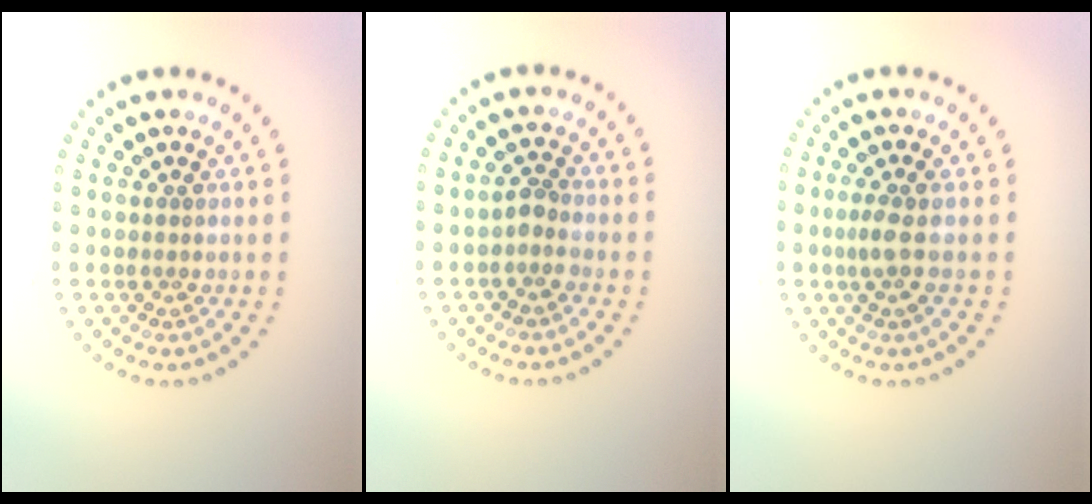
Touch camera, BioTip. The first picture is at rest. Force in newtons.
{"total": 1.3, "press": 1.1, "slide": 0.7}
{"total": 1.9, "press": 1.4, "slide": 1.3}